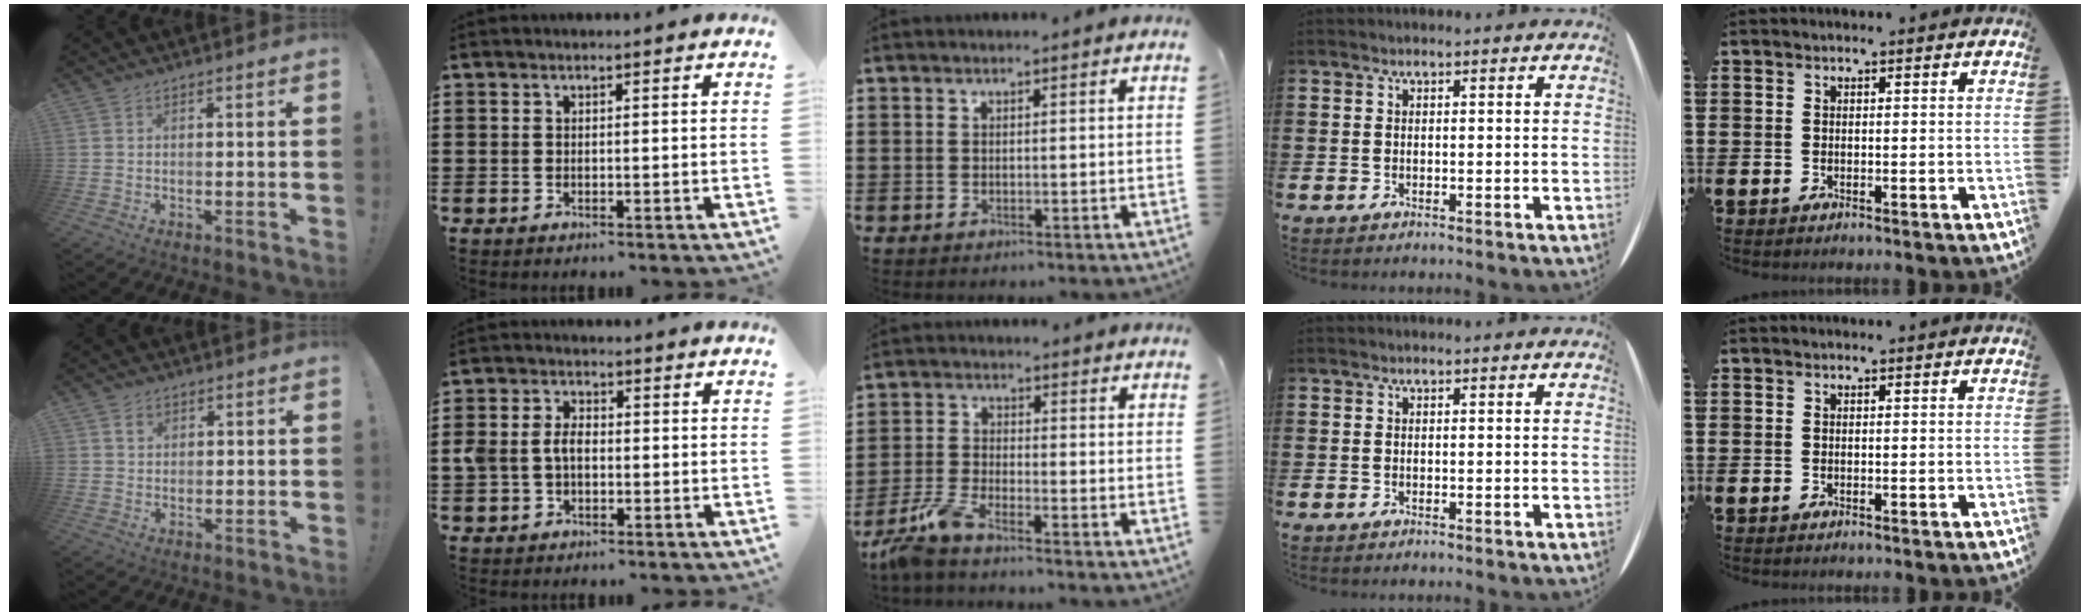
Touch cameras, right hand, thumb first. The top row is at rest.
{"thumb": {"total": 2.0, "force": [0.9, 1.7, 0.7], "torque": [-0.006, -0.001, 0.015]}, "index": {"total": 3.9, "force": [-0.5, 2.8, 2.8], "torque": [-0.077, 0.000, -0.017]}, "middle": {"total": 5.4, "force": [-4.4, 0.7, 3.0], "torque": [-0.085, -0.014, -0.088]}}